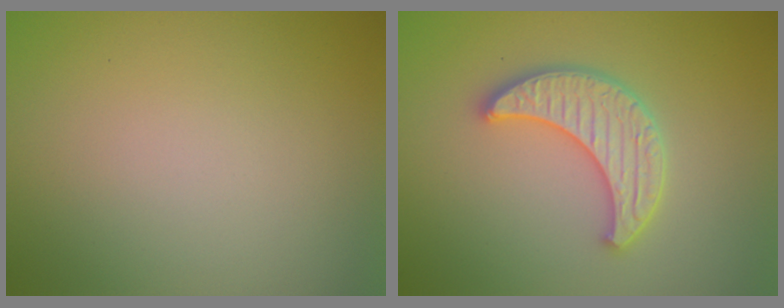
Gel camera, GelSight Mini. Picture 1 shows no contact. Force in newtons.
{"total": 3.8, "press": 3.7, "slide": 0.9}